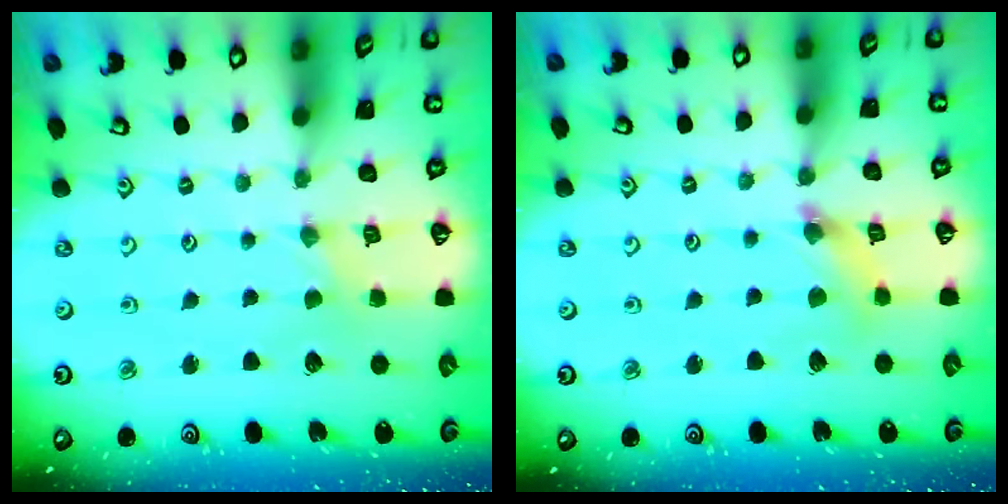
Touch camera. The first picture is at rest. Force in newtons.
{"total": 4.3, "press": 4.2, "slide": 0.3}